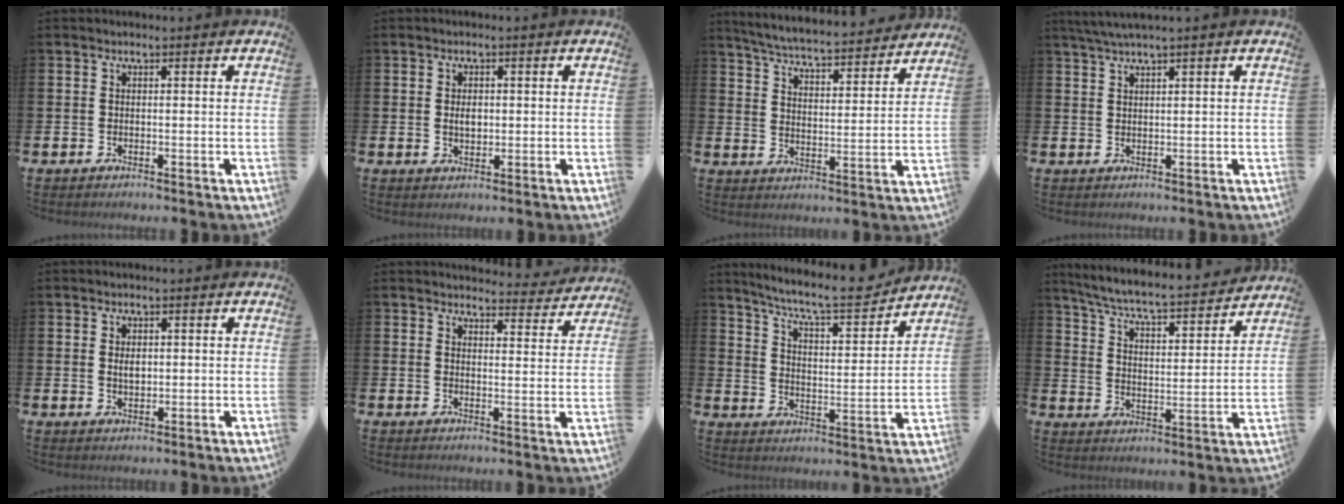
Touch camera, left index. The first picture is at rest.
{"total": 2.0, "force": [0.1, 1.3, 1.5], "torque": [-0.012, 0.000, -0.004]}
{"total": 6.0, "force": [5.8, 0.4, 1.4], "torque": [-0.048, -0.048, 0.097]}
{"total": 2.6, "force": [2.1, -0.2, 1.5], "torque": [-0.032, -0.001, 0.039]}
{"total": 1.7, "force": [0.4, 1.0, 1.3], "torque": [-0.009, -0.002, 0.001]}
{"total": 3.6, "force": [3.5, 0.6, 0.2], "torque": [0.003, -0.033, 0.058]}
{"total": 8.4, "force": [7.6, 1.2, 3.2], "torque": [-0.080, -0.060, 0.127]}
{"total": 6.6, "force": [6.1, 0.5, 2.4], "torque": [-0.071, -0.052, 0.099]}